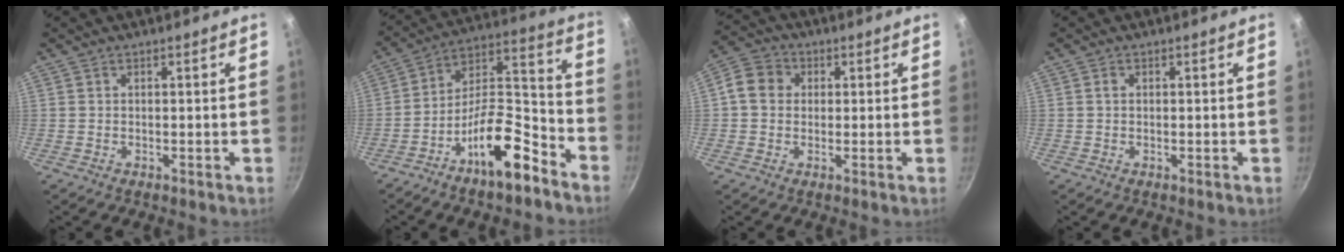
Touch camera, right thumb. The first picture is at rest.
{"total": 16.4, "force": [-10.0, 5.9, 11.6], "torque": [-0.168, 0.097, -0.174]}
{"total": 6.4, "force": [0.8, 5.6, 3.0], "torque": [-0.034, 0.009, -0.004]}
{"total": 0.7, "force": [0.1, 0.6, 0.4], "torque": [-0.007, 0.004, 0.002]}